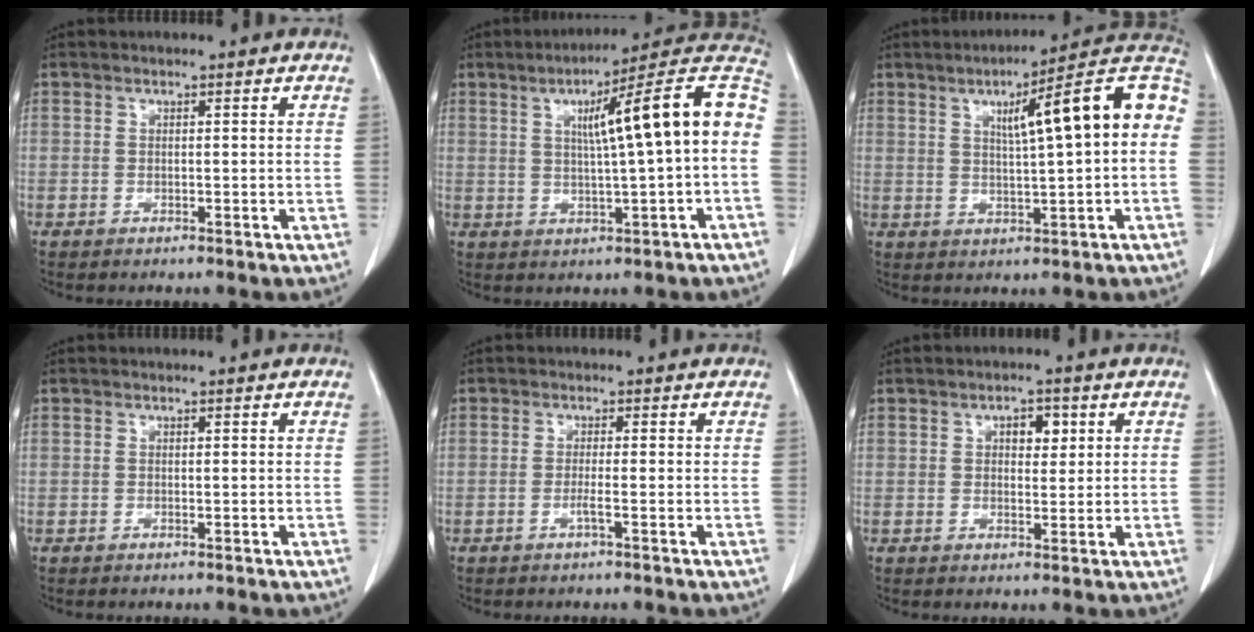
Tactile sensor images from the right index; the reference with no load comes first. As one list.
[{"total": 16.3, "force": [2.1, 0.1, 16.2], "torque": [-0.222, 0.034, 0.024]}, {"total": 14.8, "force": [2.7, 1.0, 14.5], "torque": [-0.200, 0.034, 0.032]}, {"total": 0.0}, {"total": 1.3, "force": [-0.7, -0.4, 1.1], "torque": [-0.020, -0.001, -0.015]}, {"total": 3.2, "force": [1.2, 1.7, 2.4], "torque": [-0.034, 0.004, 0.017]}]